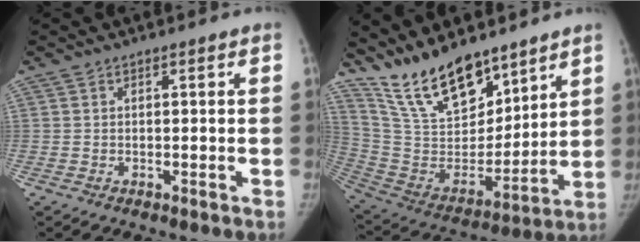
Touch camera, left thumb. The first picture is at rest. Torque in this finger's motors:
{"motor_torque": [0.26, 0.19, 1.40, -1.37, 0.09]}